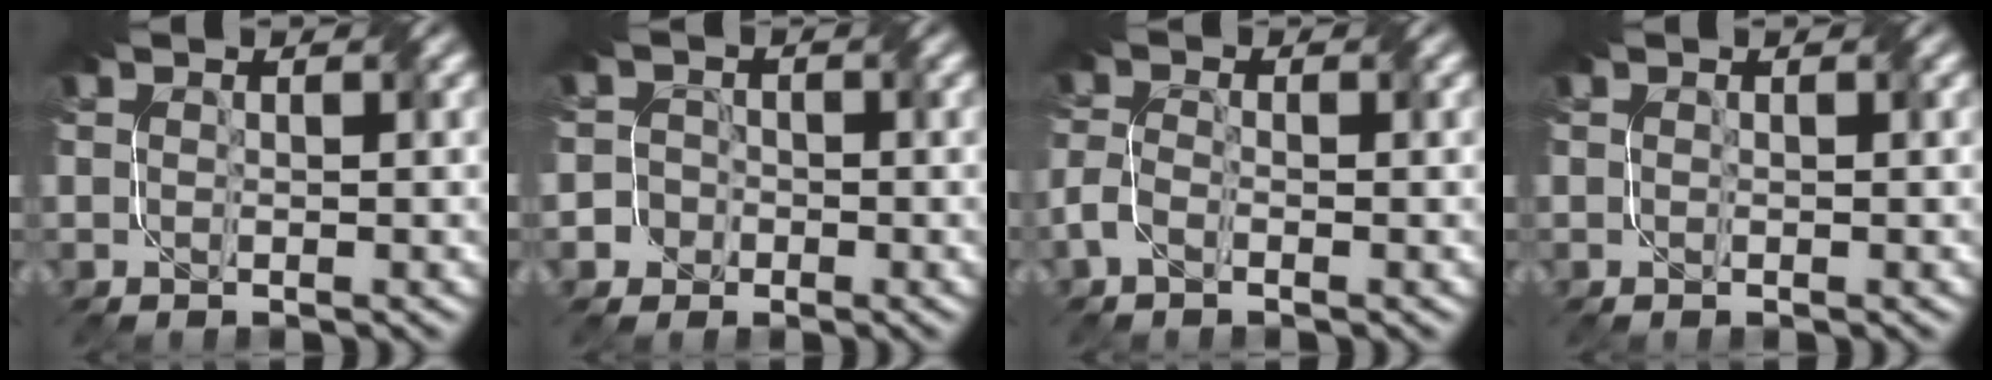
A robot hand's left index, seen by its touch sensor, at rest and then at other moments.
{"total": 3.0, "force": [-1.9, 2.3, -0.1], "torque": [0.026, 0.008, -0.044]}
{"total": 2.1, "force": [-1.6, 0.6, 1.1], "torque": [-0.029, 0.005, -0.039]}
{"total": 0.0}